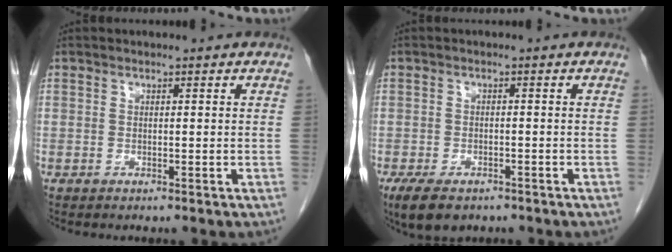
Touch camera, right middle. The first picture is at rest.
{"total": 5.9, "force": [-4.1, 2.7, 3.3], "torque": [-0.062, -0.010, -0.062]}